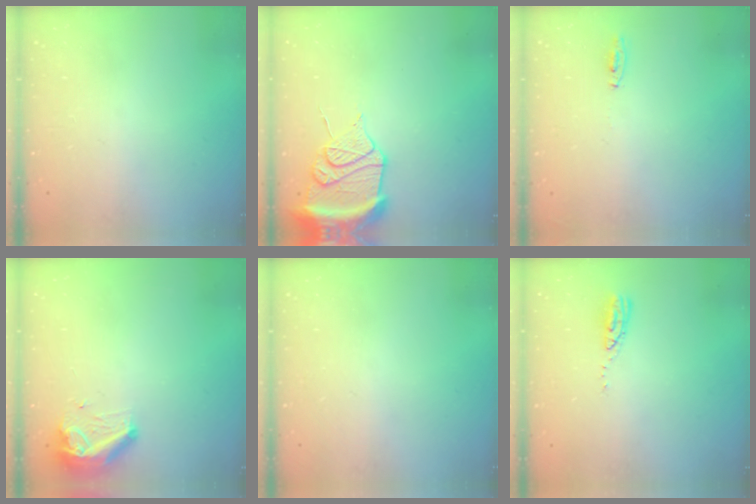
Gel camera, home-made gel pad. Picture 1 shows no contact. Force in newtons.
{"total": 15.7, "press": 14.5, "slide": 6.0}
{"total": 15.9, "press": 4.3, "slide": 15.3}
{"total": 9.3, "press": 9.2, "slide": 1.6}
{"total": 0.0}
{"total": 6.5, "press": 6.5, "slide": 0.5}